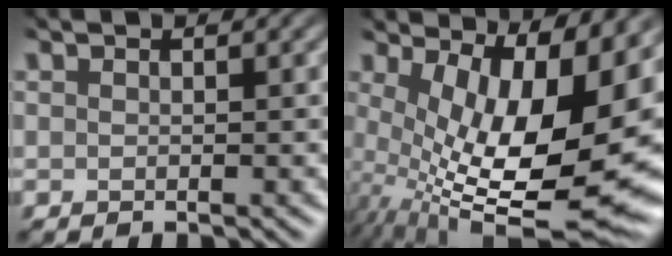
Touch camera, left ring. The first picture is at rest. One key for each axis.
{"total": 16.4, "fx": 1.5, "fy": 6.4, "fz": 15.1, "tx": -0.233, "ty": -0.002, "tz": 0.046}